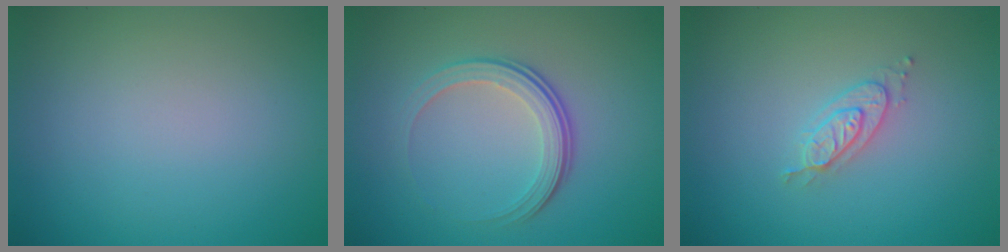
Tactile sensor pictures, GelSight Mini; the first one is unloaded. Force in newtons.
{"total": 3.7, "press": 2.5, "slide": 2.8}
{"total": 2.2, "press": 2.2, "slide": 0.3}